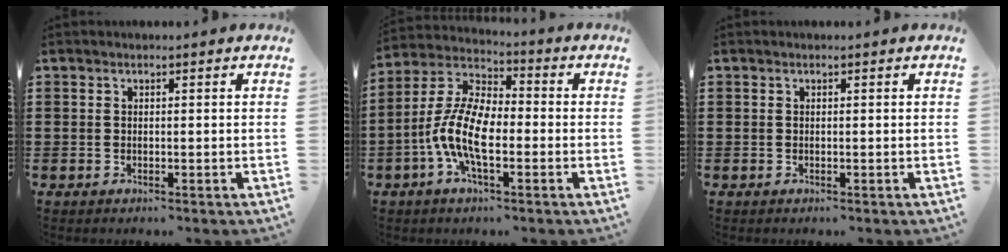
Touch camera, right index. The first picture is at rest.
{"total": 10.4, "force": [-3.0, 4.3, 8.9], "torque": [-0.219, -0.010, -0.065]}
{"total": 0.0}